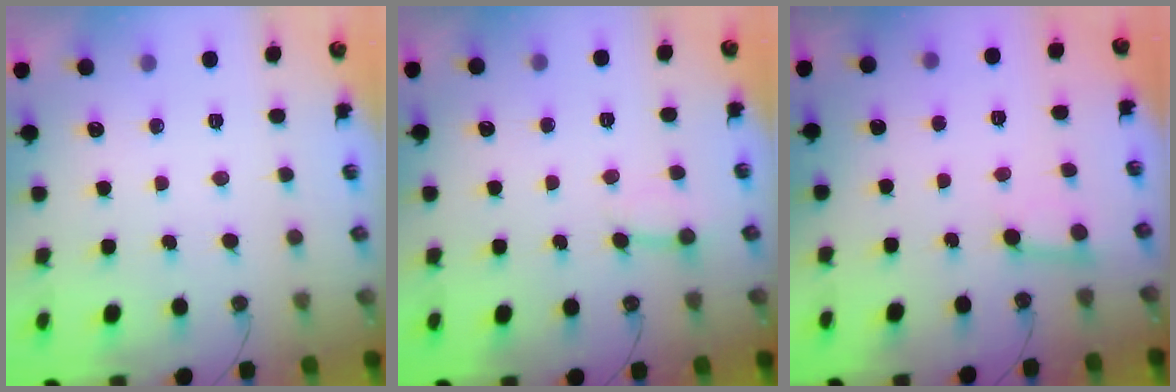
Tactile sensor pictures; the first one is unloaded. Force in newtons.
{"total": 3.9, "press": 3.9, "slide": 0.3}
{"total": 2.6, "press": 2.6, "slide": 0.2}